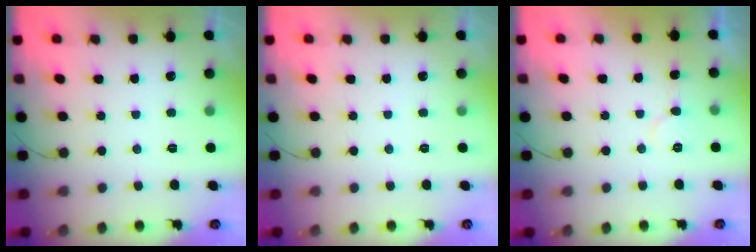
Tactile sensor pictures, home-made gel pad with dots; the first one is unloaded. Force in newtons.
{"total": 0.0}
{"total": 5.2, "press": 5.1, "slide": 0.5}